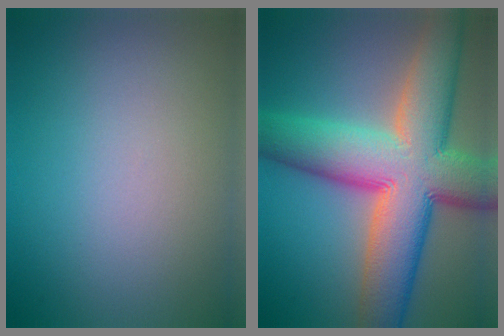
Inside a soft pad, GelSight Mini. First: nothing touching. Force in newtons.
{"total": 13.9, "press": 13.8, "slide": 0.6}